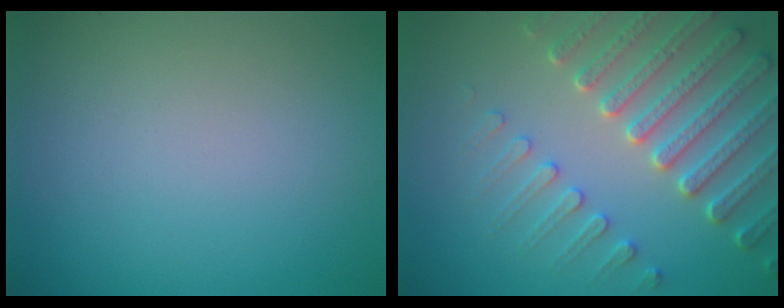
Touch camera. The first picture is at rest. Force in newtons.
{"total": 6.1, "press": 5.1, "slide": 3.2}